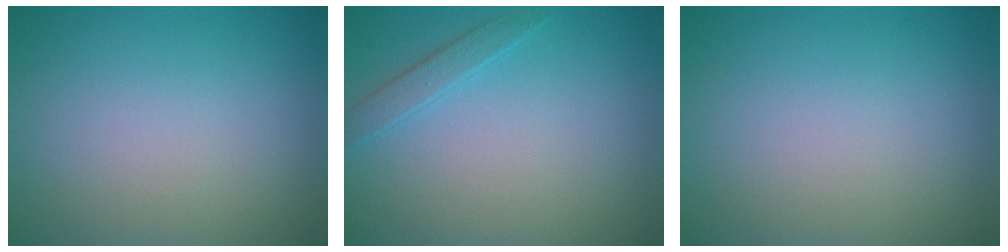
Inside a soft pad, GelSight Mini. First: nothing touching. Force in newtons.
{"total": 1.4, "press": 1.4, "slide": 0.1}
{"total": 0.0}